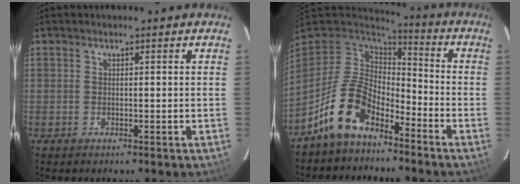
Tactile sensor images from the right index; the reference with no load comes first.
{"total": 12.7, "force": [-8.0, 6.4, 7.6], "torque": [-0.160, 0.010, -0.151]}